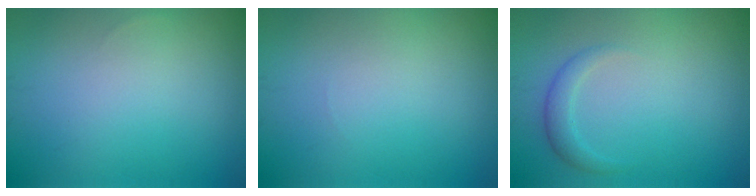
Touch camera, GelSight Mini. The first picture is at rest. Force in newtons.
{"total": 0.0}
{"total": 1.6, "press": 1.6, "slide": 0.1}